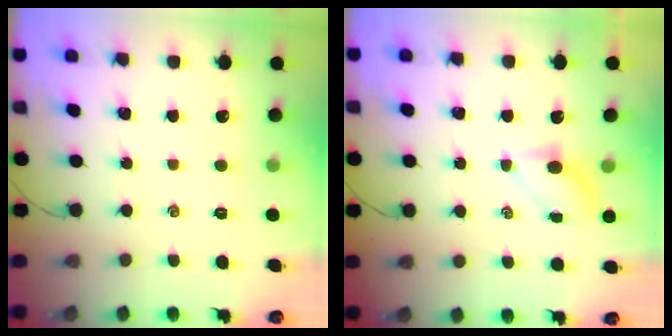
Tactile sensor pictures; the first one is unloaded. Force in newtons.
{"total": 4.3, "press": 4.2, "slide": 0.9}